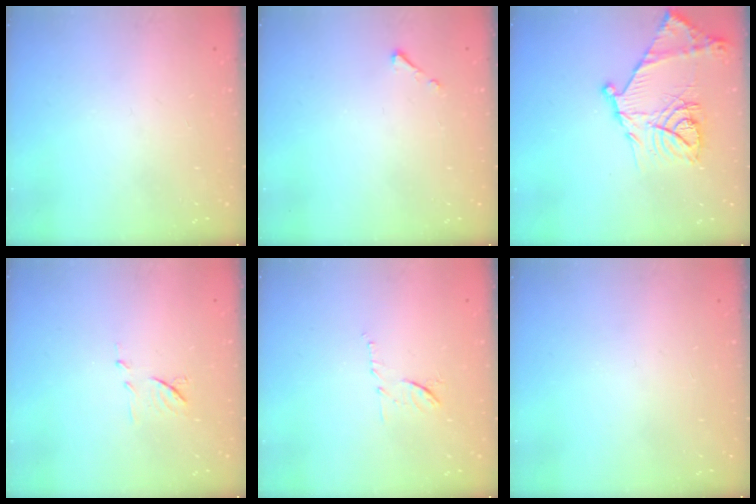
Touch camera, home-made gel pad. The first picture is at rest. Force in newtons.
{"total": 2.5, "press": 2.5, "slide": 0.3}
{"total": 18.7, "press": 18.6, "slide": 1.4}
{"total": 7.0, "press": 7.0, "slide": 0.6}
{"total": 7.8, "press": 7.8, "slide": 0.3}
{"total": 0.0}